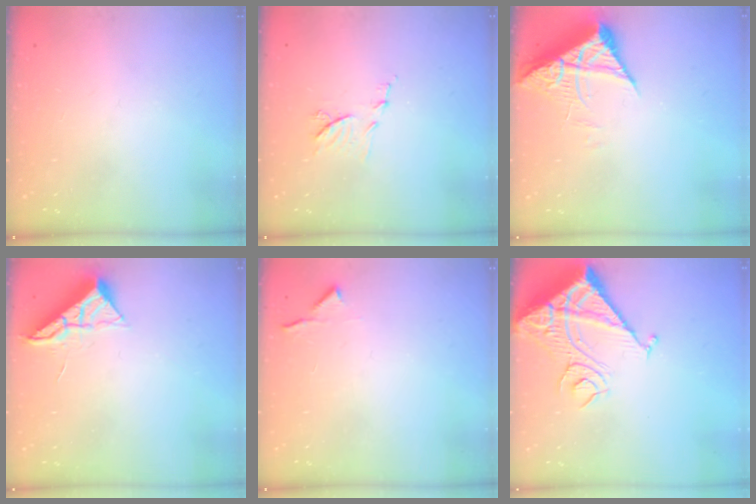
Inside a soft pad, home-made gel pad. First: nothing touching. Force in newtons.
{"total": 6.9, "press": 6.9, "slide": 0.5}
{"total": 7.2, "press": 7.2, "slide": 0.8}
{"total": 6.5, "press": 6.5, "slide": 0.1}
{"total": 4.2, "press": 4.1, "slide": 0.6}
{"total": 17.3, "press": 17.1, "slide": 2.3}